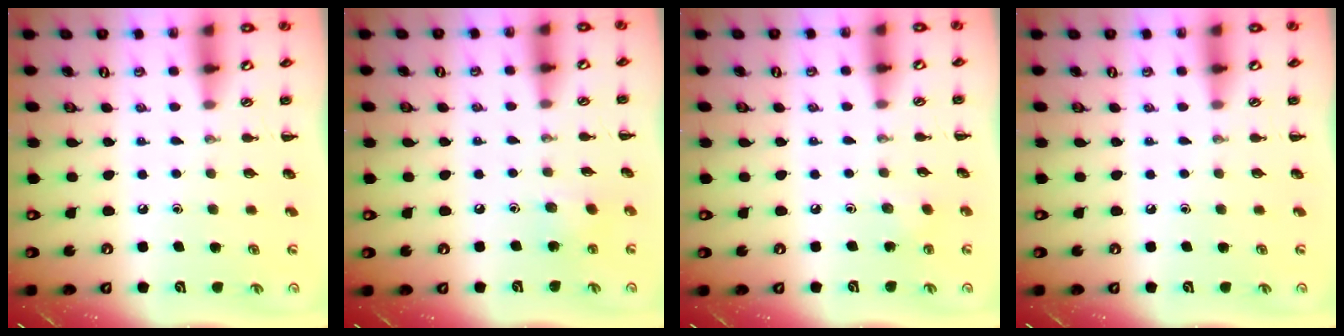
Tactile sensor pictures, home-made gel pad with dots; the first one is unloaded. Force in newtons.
{"total": 4.6, "press": 4.5, "slide": 0.9}
{"total": 2.5, "press": 2.4, "slide": 0.8}
{"total": 0.0}